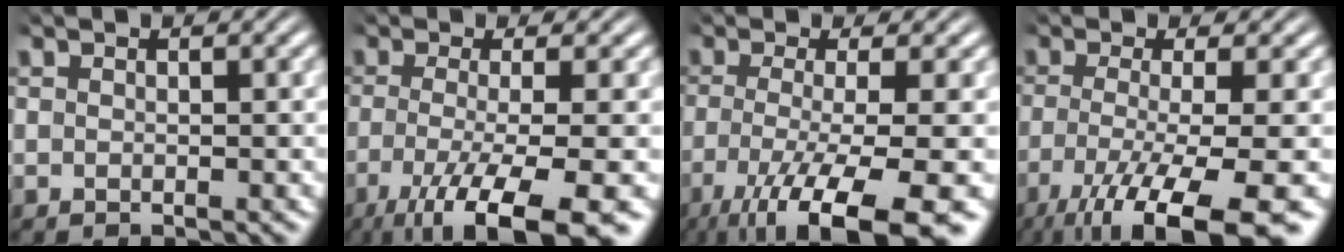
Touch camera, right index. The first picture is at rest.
{"total": 7.1, "force": [-4.1, 1.6, 5.6], "torque": [-0.090, -0.041, -0.039]}
{"total": 7.9, "force": [-4.2, 2.2, 6.4], "torque": [-0.101, -0.043, -0.038]}
{"total": 7.8, "force": [-4.2, 2.0, 6.2], "torque": [-0.097, -0.043, -0.040]}